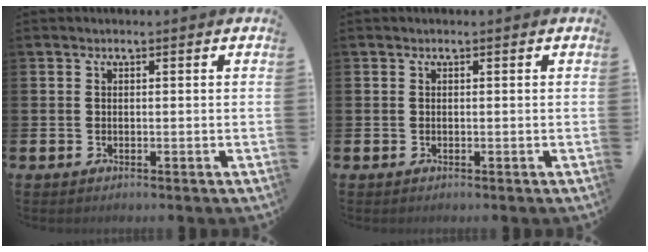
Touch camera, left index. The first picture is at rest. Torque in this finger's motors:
{"motor_torque": [0.00, 0.00, 0.00, 0.01]}